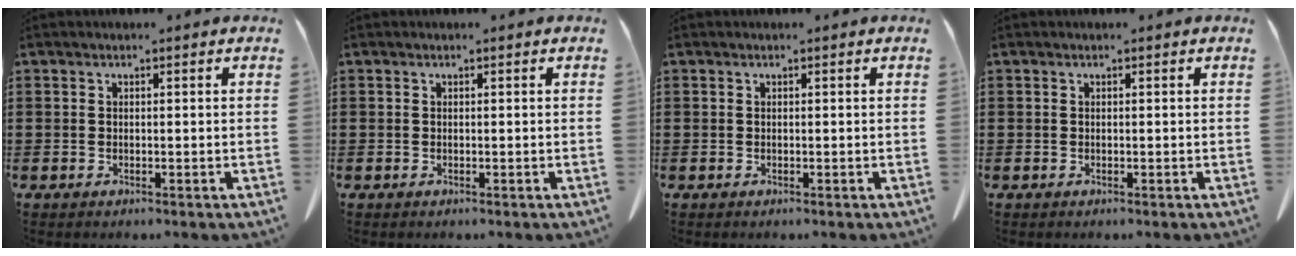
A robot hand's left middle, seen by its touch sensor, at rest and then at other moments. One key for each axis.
{"total": 0.0}
{"total": 0.0}
{"total": 0.0}